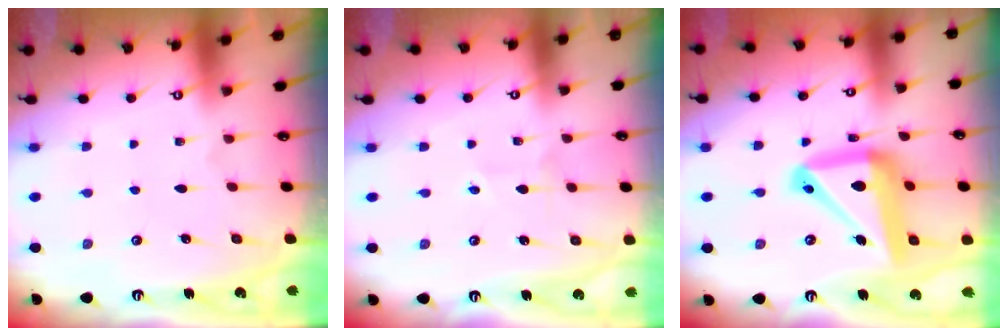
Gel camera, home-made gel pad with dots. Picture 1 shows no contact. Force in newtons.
{"total": 2.0, "press": 1.9, "slide": 0.5}
{"total": 19.2, "press": 19.1, "slide": 2.0}